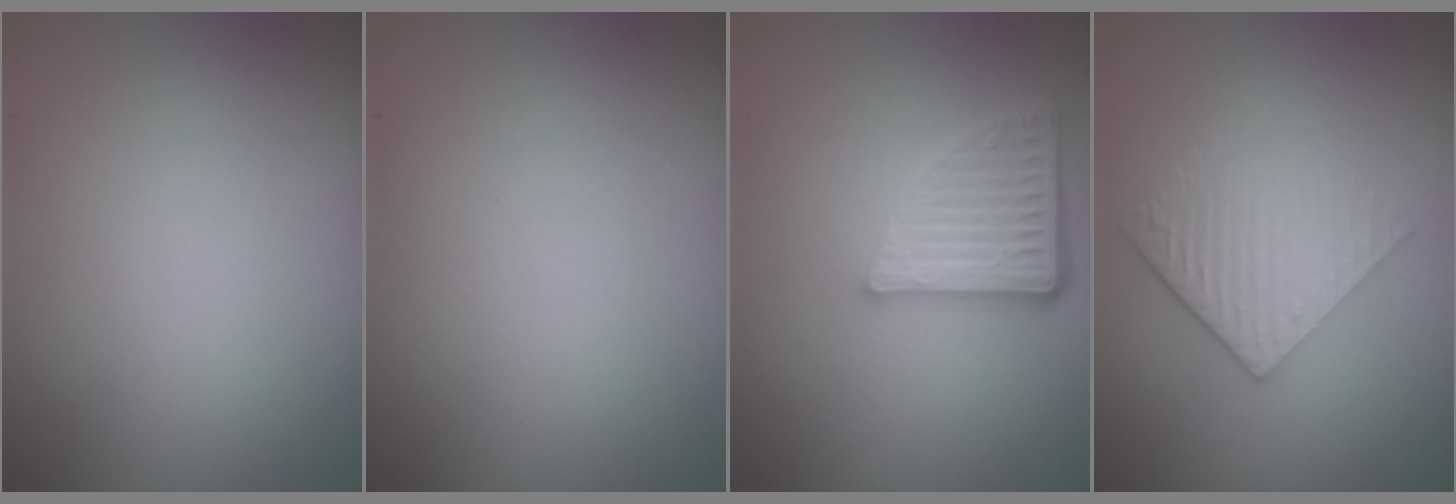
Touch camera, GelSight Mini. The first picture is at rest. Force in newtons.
{"total": 0.0}
{"total": 4.9, "press": 3.5, "slide": 3.4}
{"total": 3.8, "press": 2.8, "slide": 2.6}